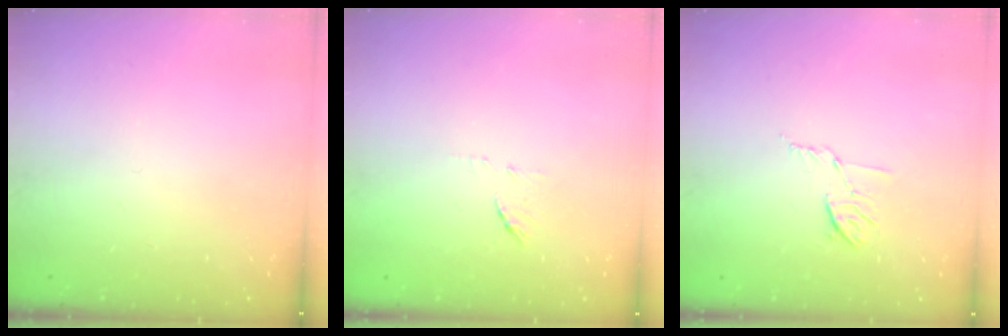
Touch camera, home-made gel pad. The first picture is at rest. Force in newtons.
{"total": 6.1, "press": 6.1, "slide": 0.3}
{"total": 5.9, "press": 5.9, "slide": 1.0}